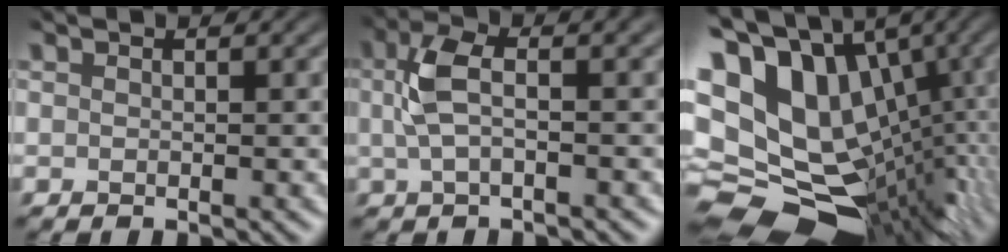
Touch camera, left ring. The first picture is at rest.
{"total": 4.1, "force": [0.5, 1.7, 3.6], "torque": [-0.082, 0.008, 0.004]}
{"total": 19.7, "force": [-0.5, 15.1, 12.7], "torque": [-0.239, 0.011, 0.002]}